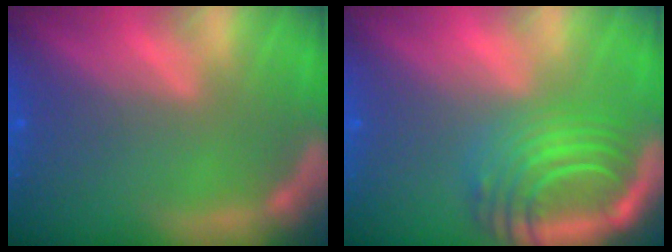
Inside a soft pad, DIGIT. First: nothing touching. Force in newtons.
{"total": 9.0}